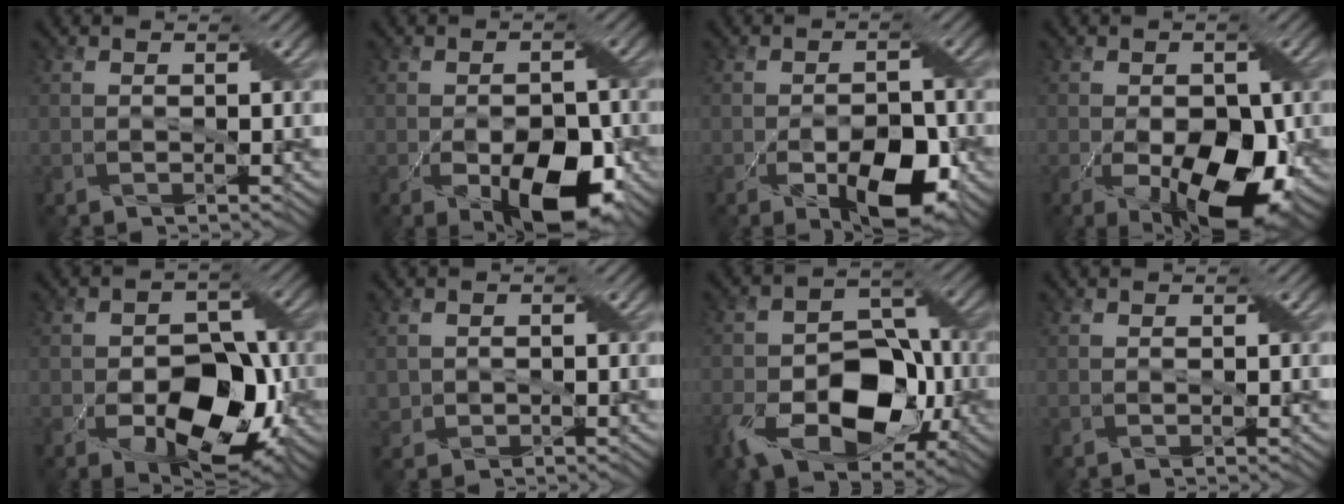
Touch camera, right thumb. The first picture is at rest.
{"total": 9.2, "force": [-4.0, 4.5, 6.9], "torque": [-0.117, -0.022, -0.052]}
{"total": 7.7, "force": [-3.4, 3.6, 5.8], "torque": [-0.095, -0.013, -0.047]}
{"total": 10.3, "force": [-3.1, 5.4, 8.2], "torque": [-0.134, -0.028, -0.040]}
{"total": 11.2, "force": [-4.0, 6.8, 8.0], "torque": [-0.115, -0.013, -0.058]}
{"total": 1.9, "force": [0.0, 1.9, 0.4], "torque": [-0.018, -0.004, 0.000]}
{"total": 13.4, "force": [-4.9, 8.4, 9.3], "torque": [-0.167, -0.024, -0.087]}
{"total": 0.0}